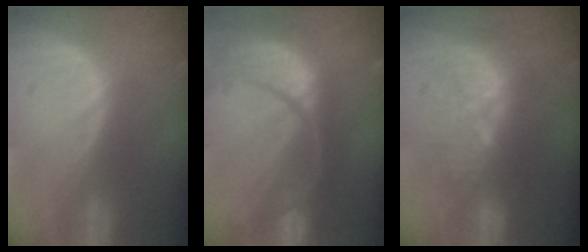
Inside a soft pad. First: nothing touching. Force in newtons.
{"total": 13.6, "press": 10.9, "slide": 8.2}
{"total": 9.8, "press": 8.6, "slide": 4.7}